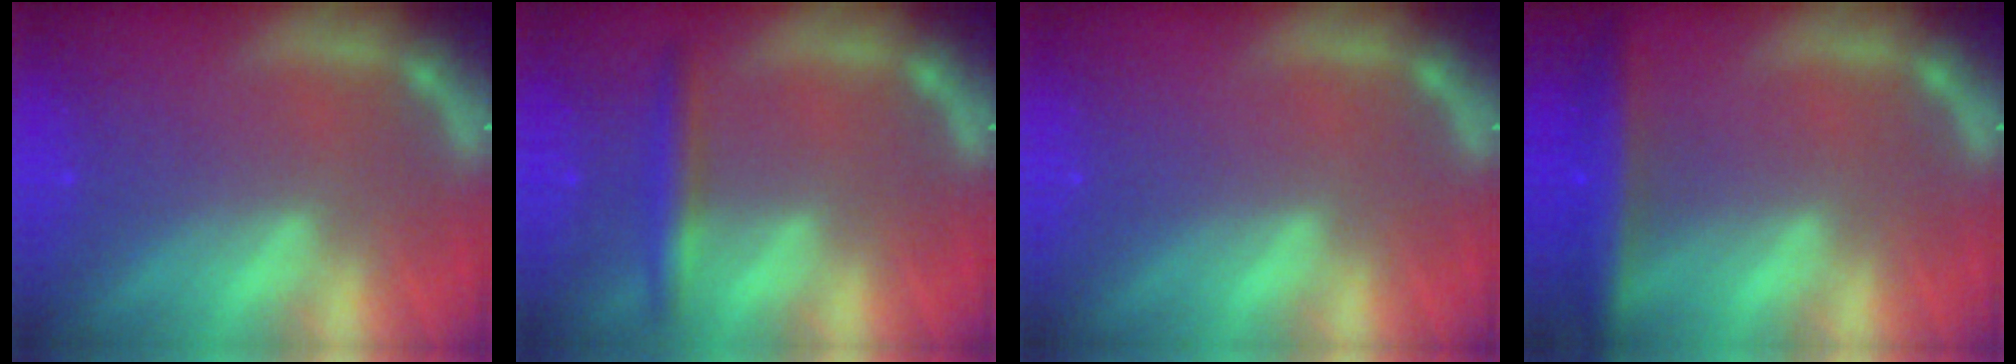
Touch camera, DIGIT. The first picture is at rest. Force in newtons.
{"total": 3.0}
{"total": 0.0}
{"total": 5.0}